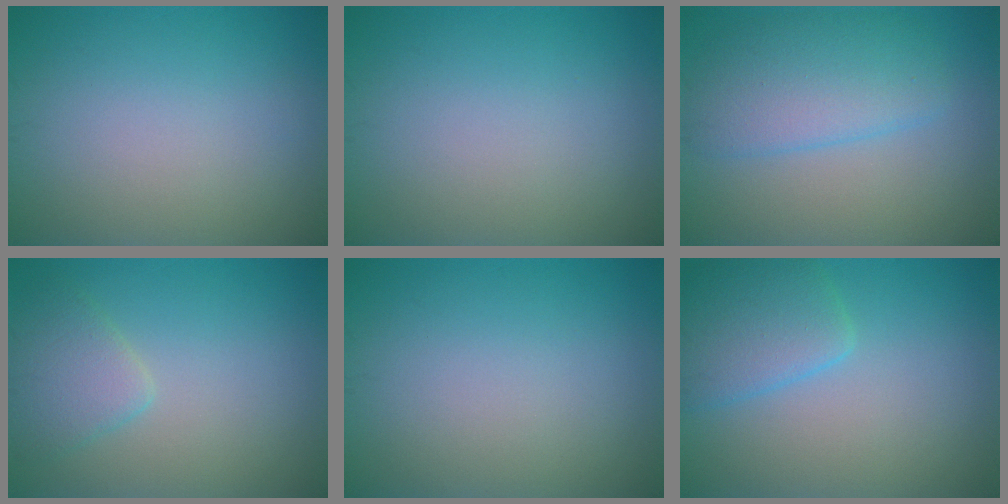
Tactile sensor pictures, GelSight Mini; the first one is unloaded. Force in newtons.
{"total": 0.0}
{"total": 4.8, "press": 4.8, "slide": 0.1}
{"total": 2.7, "press": 2.7, "slide": 0.3}
{"total": 0.0}
{"total": 3.9, "press": 3.9, "slide": 0.2}